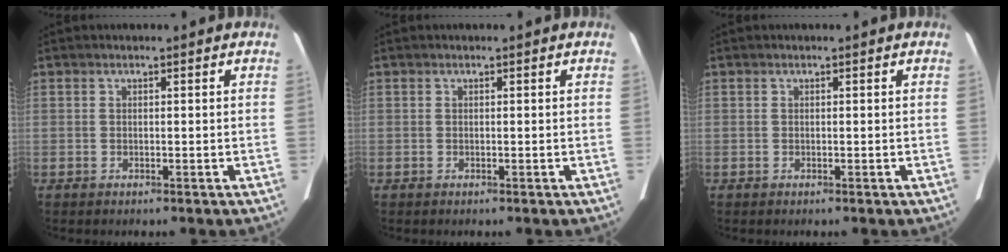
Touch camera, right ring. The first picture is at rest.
{"total": 0.0}
{"total": 0.0}